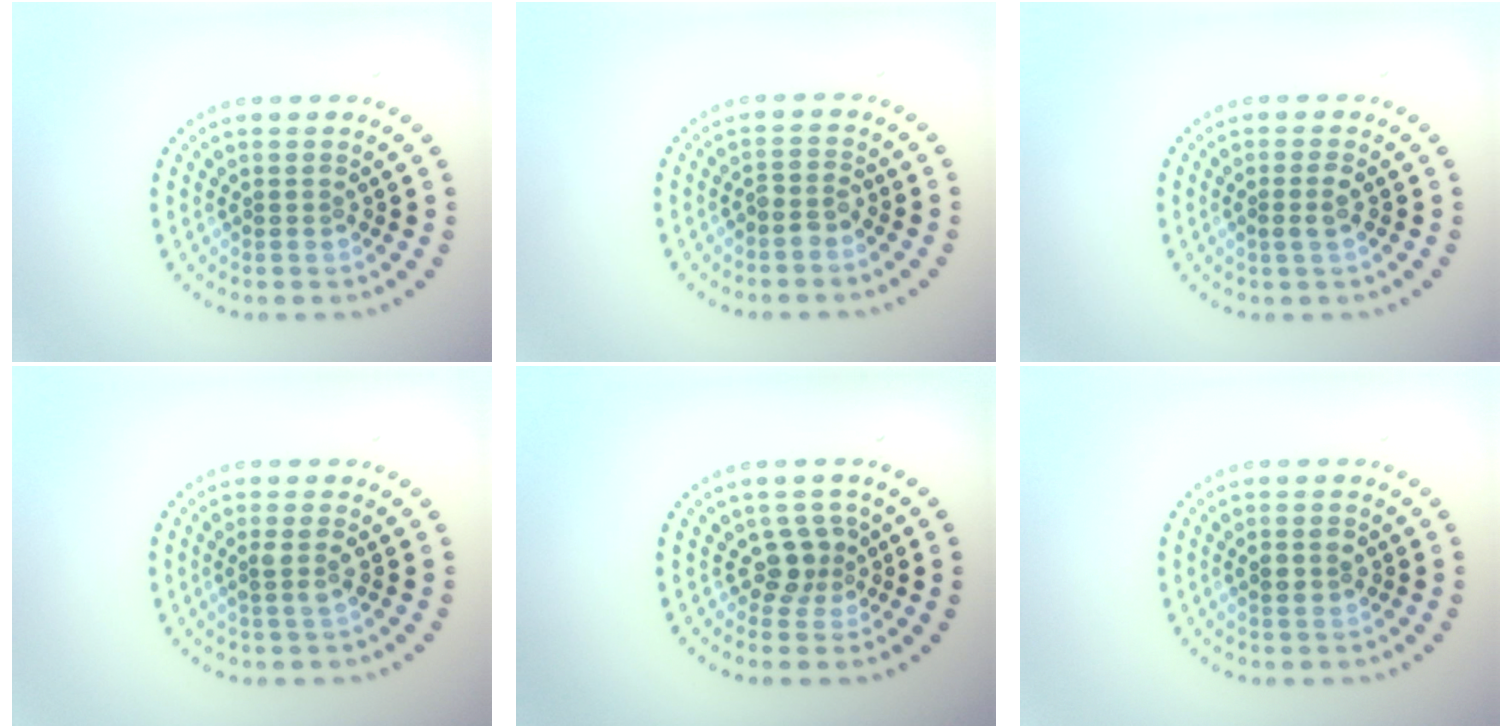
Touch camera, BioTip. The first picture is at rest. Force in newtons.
{"total": 1.3, "press": 1.1, "slide": 0.8}
{"total": 1.4, "press": 1.3, "slide": 0.6}
{"total": 1.4, "press": 1.1, "slide": 0.8}
{"total": 2.2, "press": 1.8, "slide": 1.4}
{"total": 1.6, "press": 1.5, "slide": 0.5}